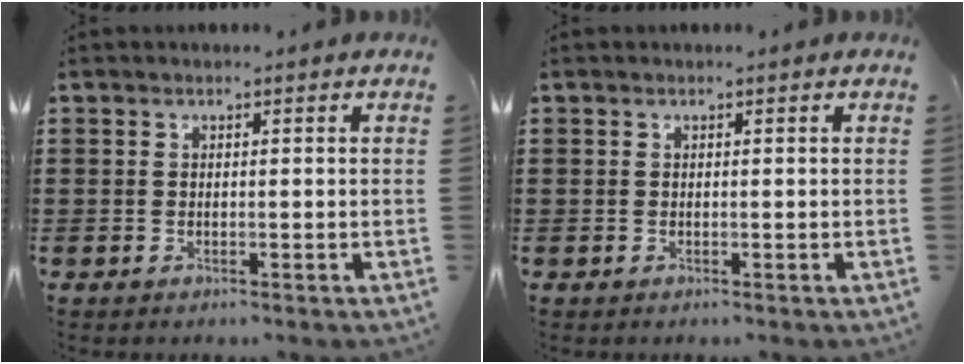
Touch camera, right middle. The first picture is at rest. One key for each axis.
{"total": 0.0}